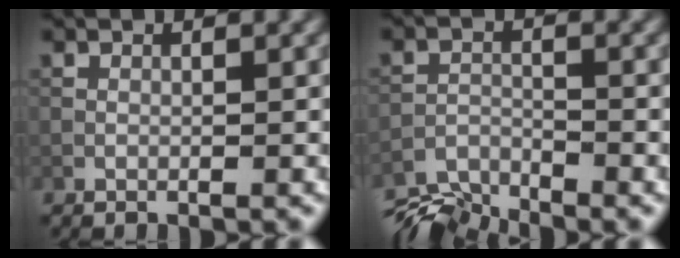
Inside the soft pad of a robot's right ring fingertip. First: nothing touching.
{"total": 5.6, "force": [-5.4, 0.9, 1.4], "torque": [-0.028, -0.018, -0.100]}